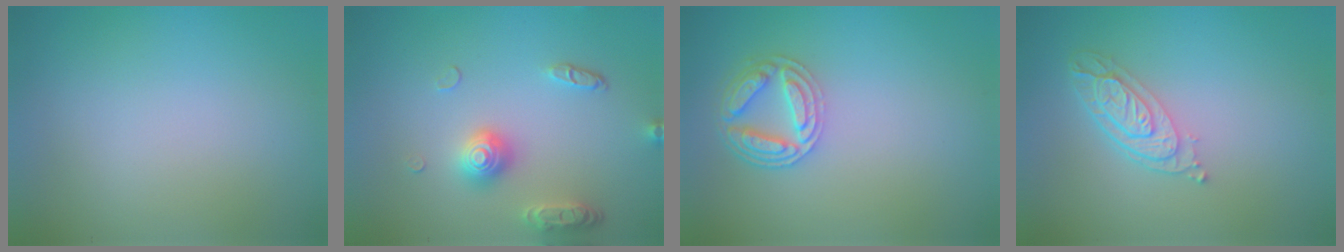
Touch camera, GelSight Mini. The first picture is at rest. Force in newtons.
{"total": 3.6, "press": 3.0, "slide": 2.0}
{"total": 4.5, "press": 4.0, "slide": 2.1}
{"total": 3.8, "press": 2.9, "slide": 2.4}